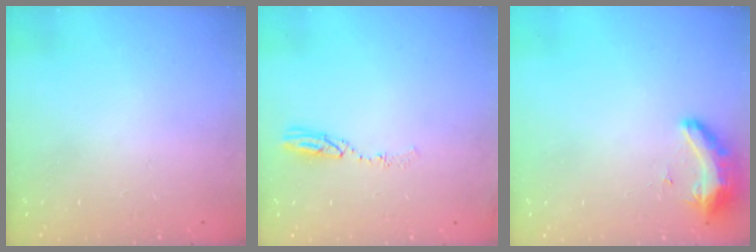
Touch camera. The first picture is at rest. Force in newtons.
{"total": 5.2, "press": 5.1, "slide": 0.4}
{"total": 16.2, "press": 11.0, "slide": 11.9}